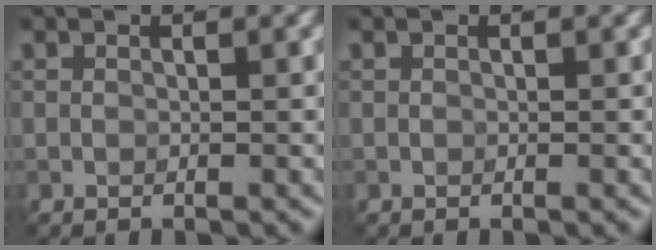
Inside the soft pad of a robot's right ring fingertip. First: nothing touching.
{"total": 0.0}